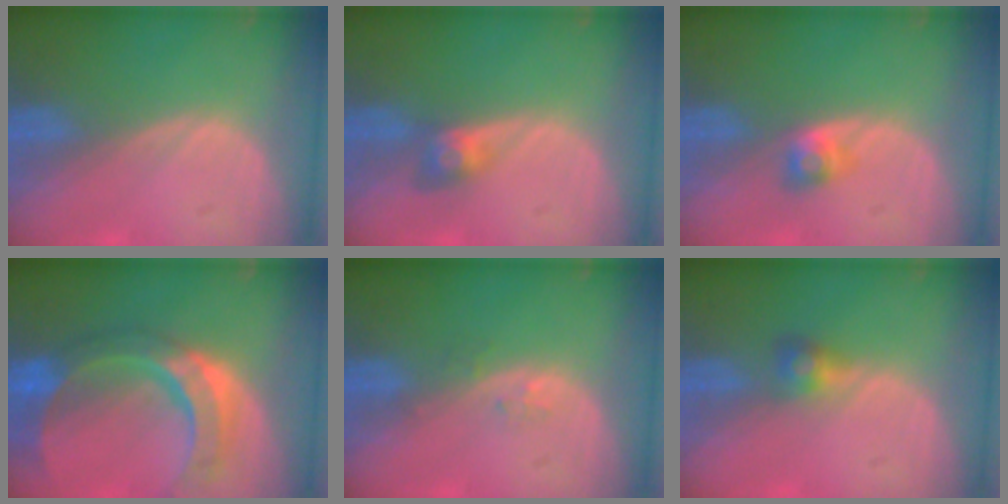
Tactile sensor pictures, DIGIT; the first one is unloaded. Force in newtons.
{"total": 3.1, "press": 2.7, "slide": 1.4}
{"total": 2.7, "press": 2.4, "slide": 1.1}
{"total": 11.3, "press": 9.5, "slide": 6.1}
{"total": 1.2, "press": 1.2, "slide": 0.1}
{"total": 2.6, "press": 2.5, "slide": 0.2}